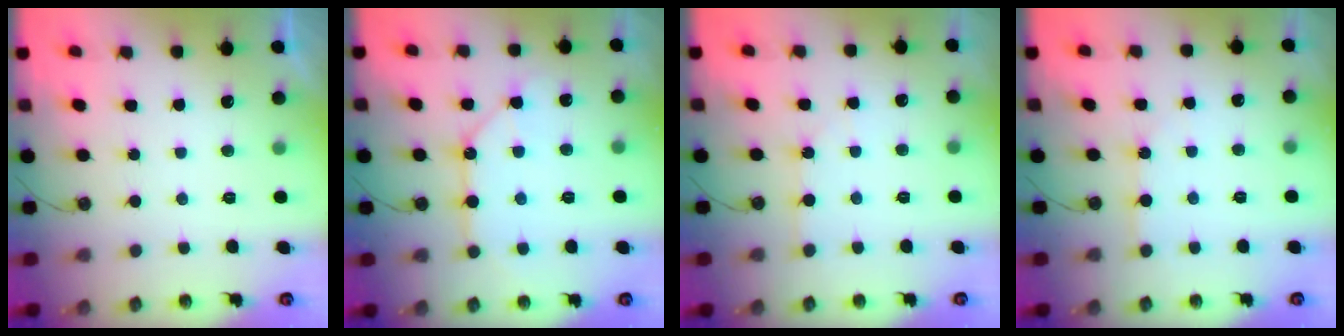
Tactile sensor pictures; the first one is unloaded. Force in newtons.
{"total": 10.0, "press": 9.9, "slide": 1.0}
{"total": 2.0, "press": 2.0, "slide": 0.2}
{"total": 3.2, "press": 3.1, "slide": 0.4}